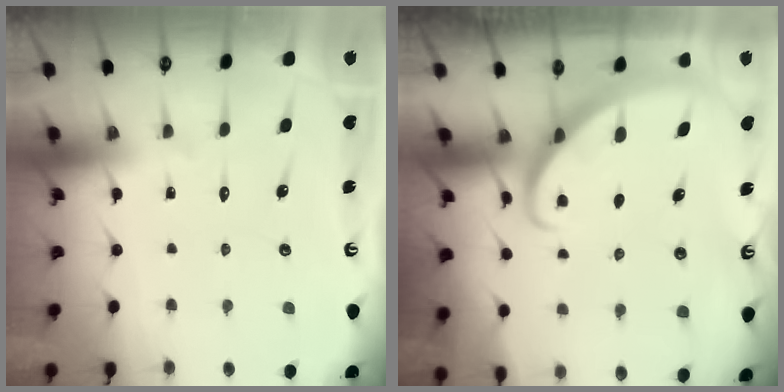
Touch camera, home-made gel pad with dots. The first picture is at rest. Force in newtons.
{"total": 2.7, "press": 2.7, "slide": 0.2}